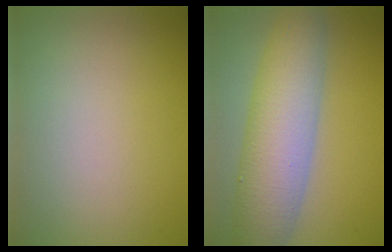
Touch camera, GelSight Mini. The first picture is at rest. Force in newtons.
{"total": 8.4, "press": 8.4, "slide": 0.3}